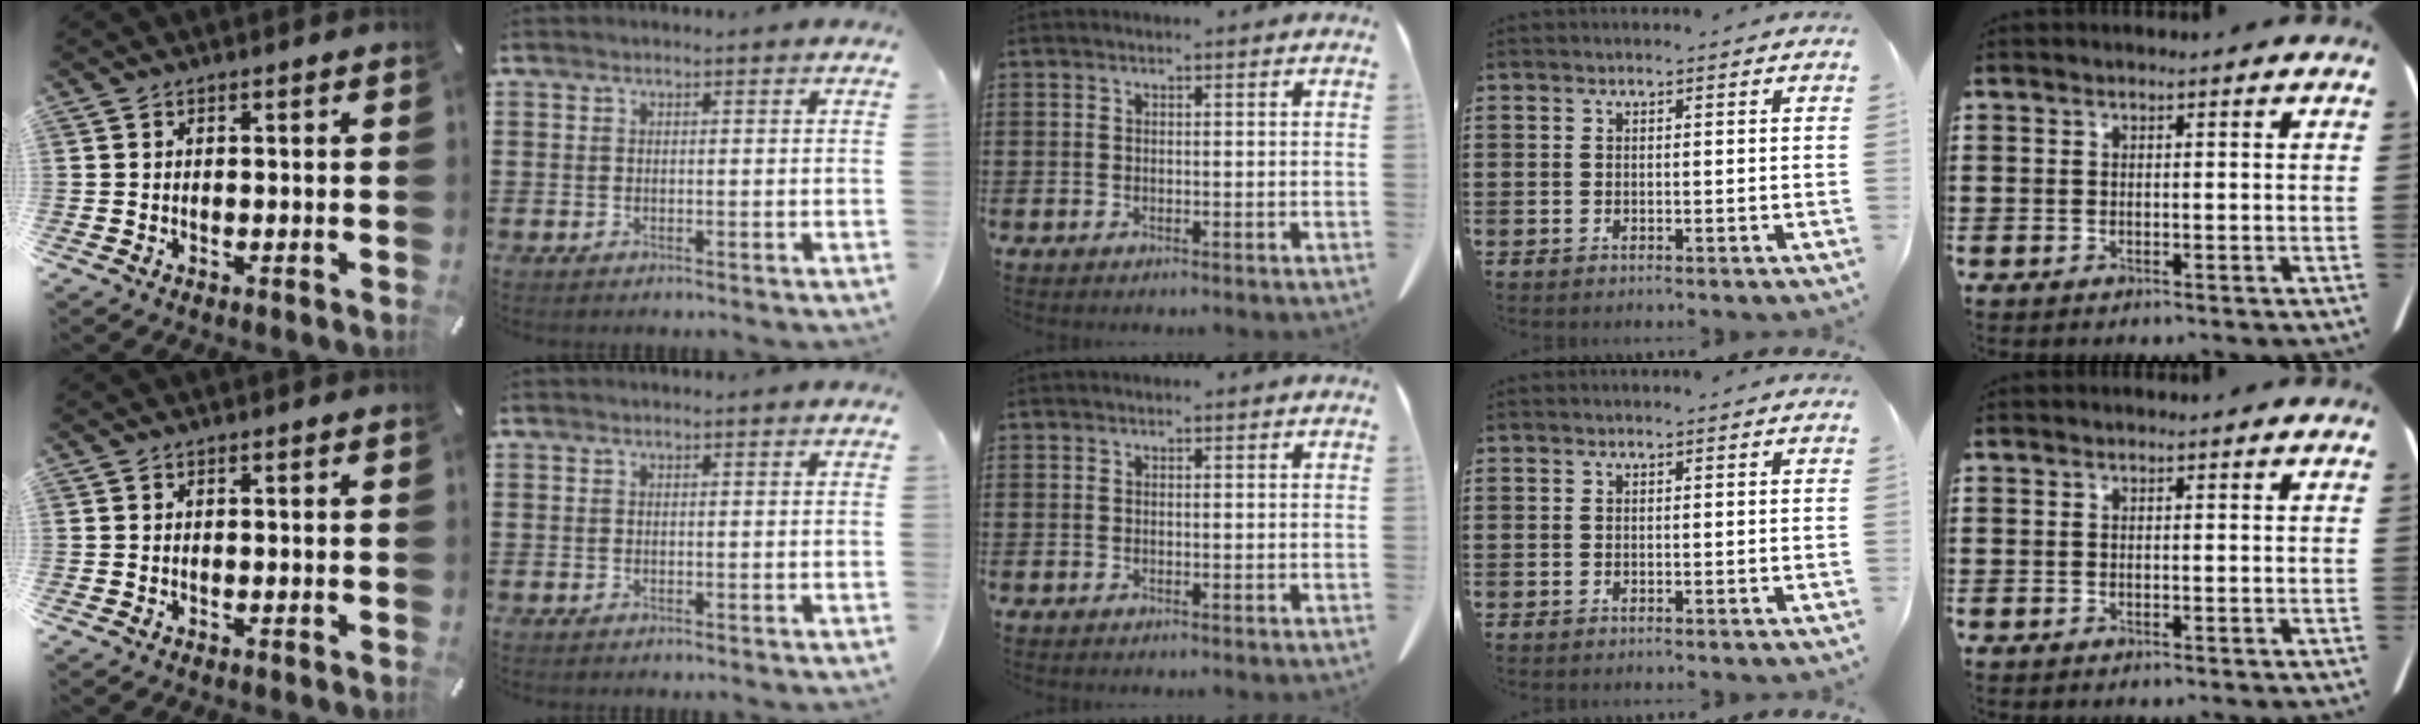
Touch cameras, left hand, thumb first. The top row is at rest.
{}